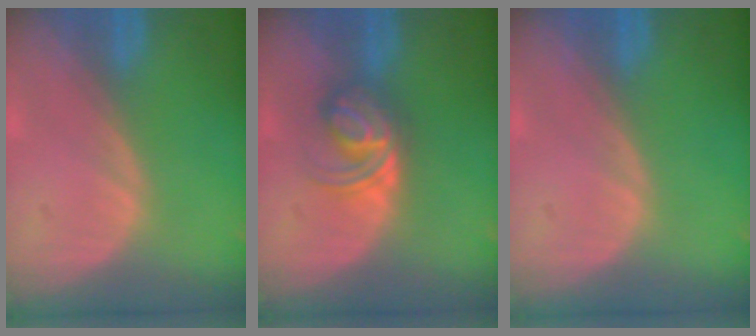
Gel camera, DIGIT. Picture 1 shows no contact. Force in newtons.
{"total": 5.9, "press": 5.2, "slide": 2.9}
{"total": 0.0}